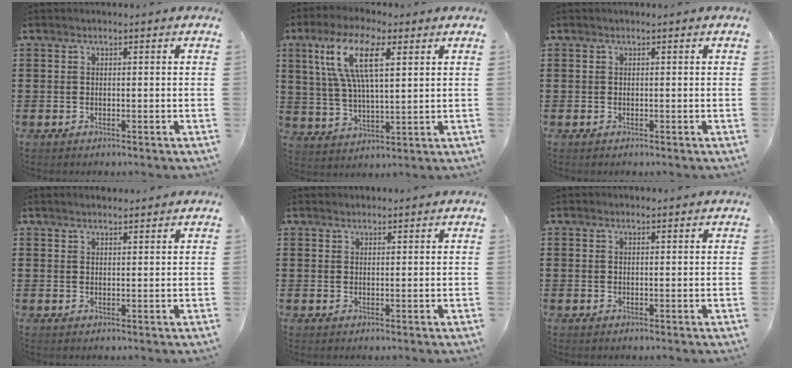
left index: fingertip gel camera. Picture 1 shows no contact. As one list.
[{"total": 11.5, "force": [5.0, 3.9, 9.6], "torque": [-0.200, 0.007, 0.088]}, {"total": 0.0}, {"total": 1.7, "force": [1.6, 0.1, 0.5], "torque": [-0.012, 0.002, 0.030]}, {"total": 1.2, "force": [1.2, 0.2, 0.1], "torque": [-0.003, -0.001, 0.023]}, {"total": 0.8, "force": [0.7, 0.1, 0.4], "torque": [-0.009, 0.000, 0.013]}]